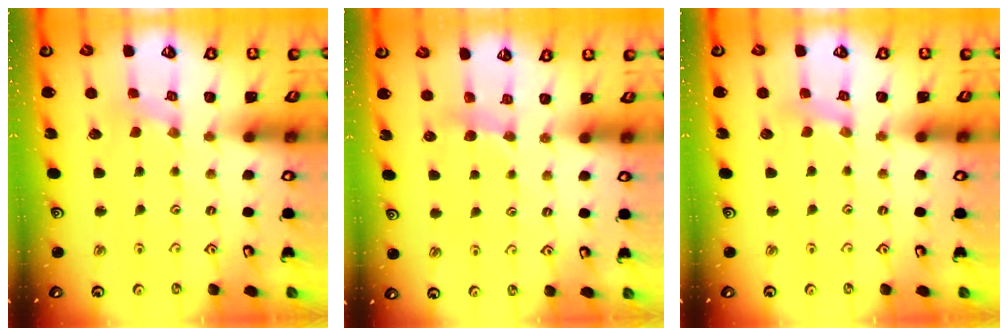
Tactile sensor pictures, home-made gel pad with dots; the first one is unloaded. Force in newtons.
{"total": 4.8, "press": 4.7, "slide": 0.6}
{"total": 2.7, "press": 2.6, "slide": 0.5}